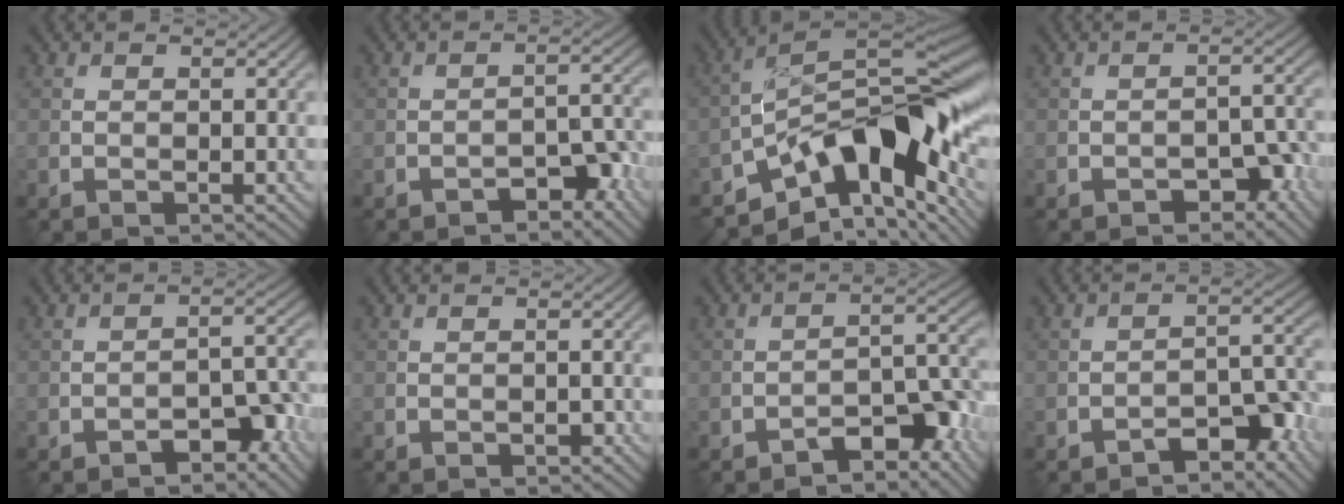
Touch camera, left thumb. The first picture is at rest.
{"total": 4.1, "force": [-2.7, 1.5, 2.7], "torque": [-0.032, 0.013, -0.038]}
{"total": 14.1, "force": [-6.4, 6.0, 11.0], "torque": [-0.176, -0.002, -0.123]}
{"total": 3.6, "force": [-2.3, 1.5, 2.4], "torque": [-0.028, 0.010, -0.031]}
{"total": 4.6, "force": [-2.9, 1.6, 3.2], "torque": [-0.039, 0.014, -0.043]}
{"total": 0.7, "force": [-0.4, 0.3, 0.4], "torque": [-0.004, -0.001, -0.005]}
{"total": 6.4, "force": [-4.3, 2.0, 4.3], "torque": [-0.055, 0.017, -0.072]}
{"total": 5.3, "force": [-3.6, 1.7, 3.6], "torque": [-0.046, 0.017, -0.056]}